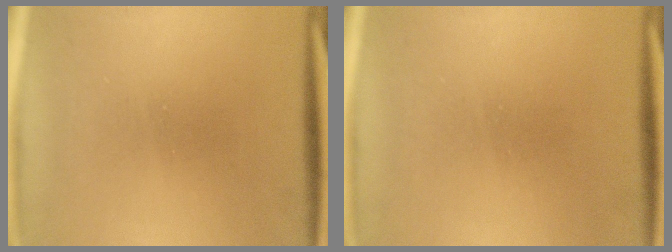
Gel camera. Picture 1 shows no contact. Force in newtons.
{"total": 1.6}